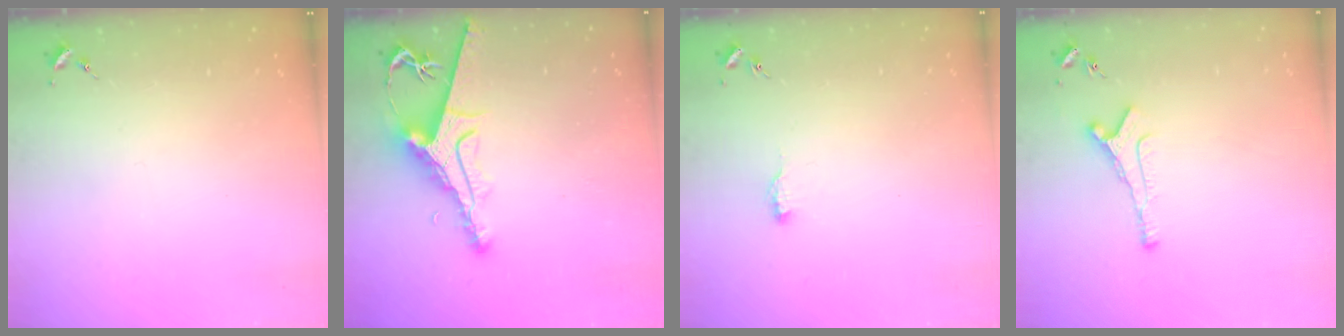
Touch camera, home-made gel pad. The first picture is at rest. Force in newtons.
{"total": 10.0, "press": 9.9, "slide": 1.1}
{"total": 6.0, "press": 6.0, "slide": 0.6}
{"total": 6.8, "press": 6.7, "slide": 0.9}